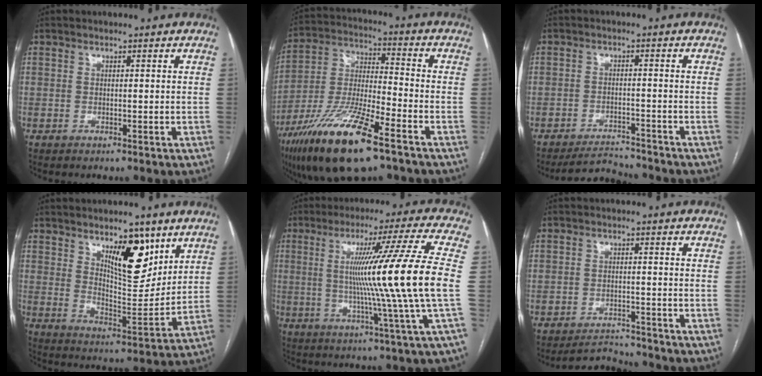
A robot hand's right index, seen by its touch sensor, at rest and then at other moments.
{"total": 18.0, "force": [-10.9, 3.0, 13.9], "torque": [-0.301, -0.032, -0.199]}
{"total": 4.8, "force": [-4.8, 0.5, -0.2], "torque": [0.000, -0.004, -0.077]}
{"total": 11.3, "force": [6.3, 4.0, 8.5], "torque": [-0.133, -0.010, 0.112]}
{"total": 17.6, "force": [0.2, -3.6, 17.2], "torque": [-0.265, -0.014, -0.008]}
{"total": 4.1, "force": [-4.0, 0.5, -0.6], "torque": [0.010, -0.001, -0.062]}